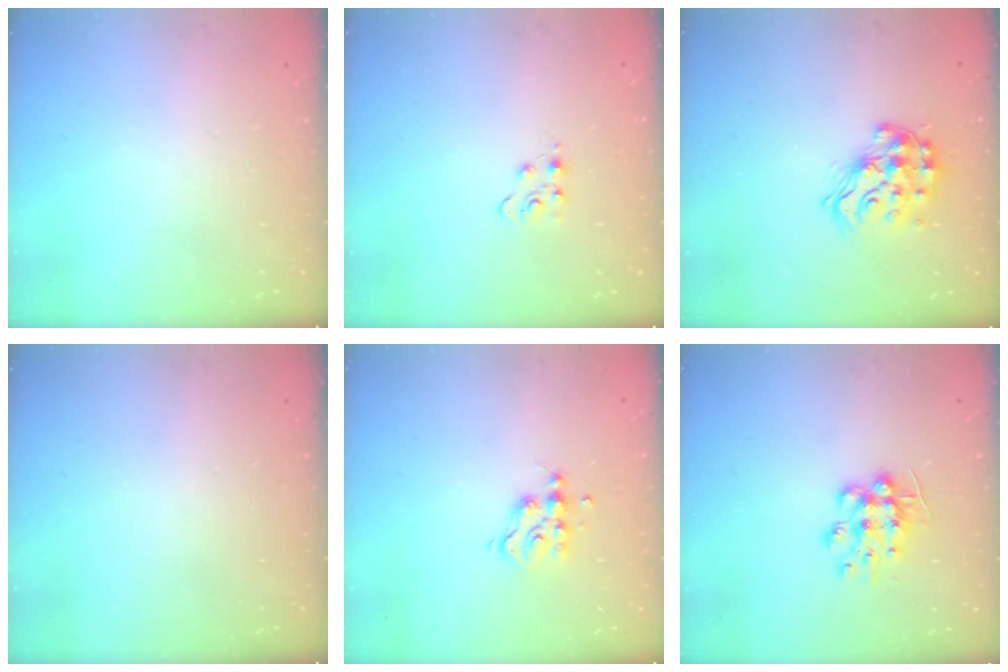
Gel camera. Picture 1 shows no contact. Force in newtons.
{"total": 4.0, "press": 3.9, "slide": 0.5}
{"total": 15.9, "press": 15.8, "slide": 1.1}
{"total": 0.0}
{"total": 5.9, "press": 5.9, "slide": 0.3}
{"total": 9.8, "press": 9.8, "slide": 0.5}